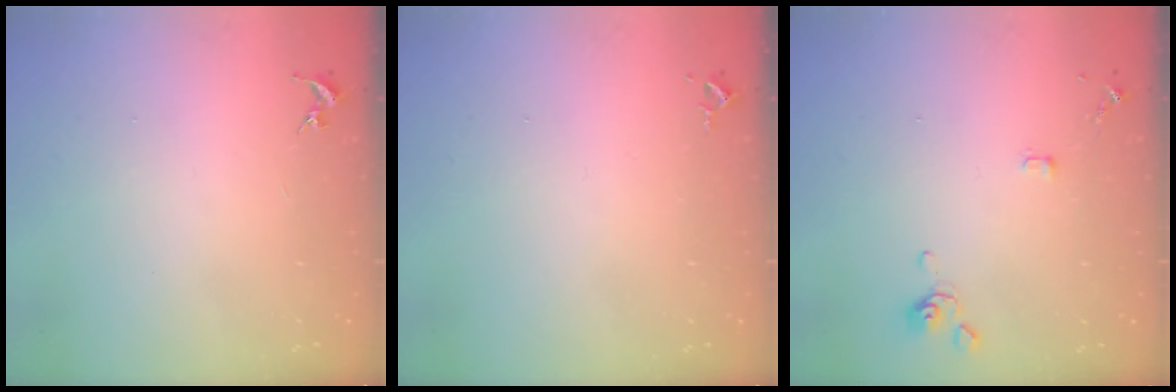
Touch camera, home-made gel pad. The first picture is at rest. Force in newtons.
{"total": 2.6, "press": 2.6, "slide": 0.4}
{"total": 3.4, "press": 3.4, "slide": 0.7}